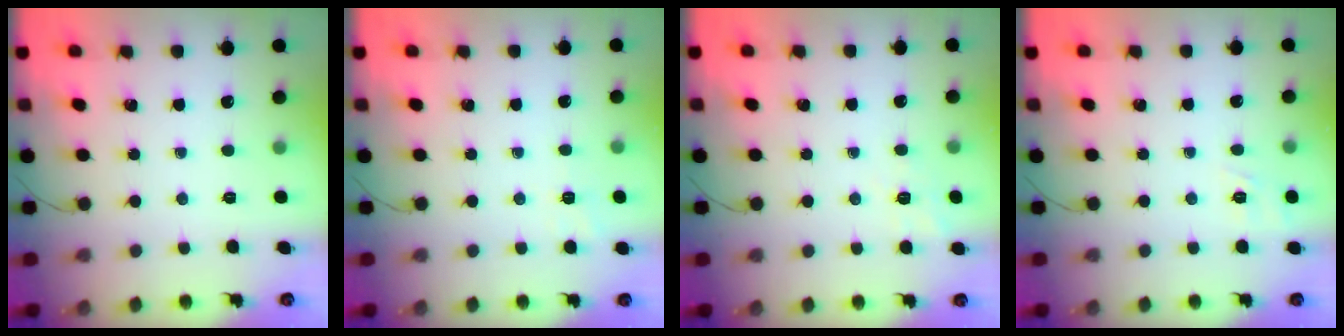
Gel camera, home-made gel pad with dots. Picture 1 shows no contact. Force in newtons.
{"total": 2.8, "press": 2.2, "slide": 1.8}
{"total": 2.3, "press": 0.9, "slide": 2.1}
{"total": 1.8, "press": 1.0, "slide": 1.5}